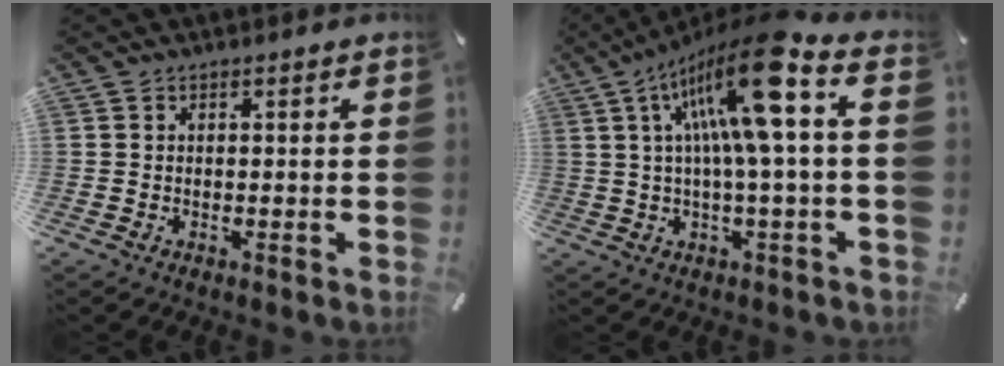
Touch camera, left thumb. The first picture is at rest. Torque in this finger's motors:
{"motor_torque": [2.58, 2.42, 2.55, -0.23, 0.53]}